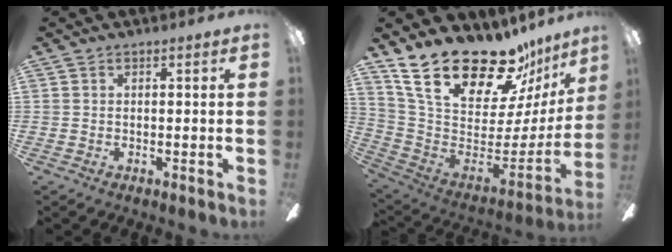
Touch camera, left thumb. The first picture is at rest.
{"total": 26.2, "force": [19.7, 10.9, 13.4], "torque": [-0.225, -0.134, 0.363]}